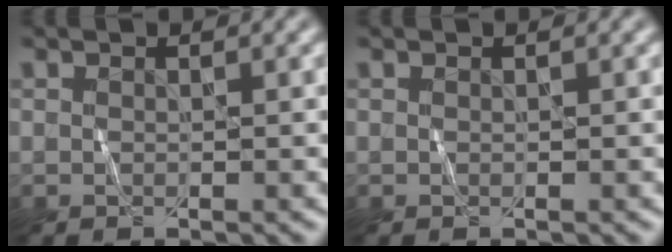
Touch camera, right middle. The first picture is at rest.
{"total": 0.0}